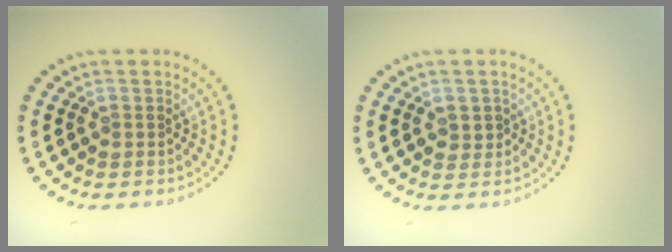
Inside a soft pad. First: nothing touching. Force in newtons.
{"total": 1.0, "press": 0.9, "slide": 0.3}